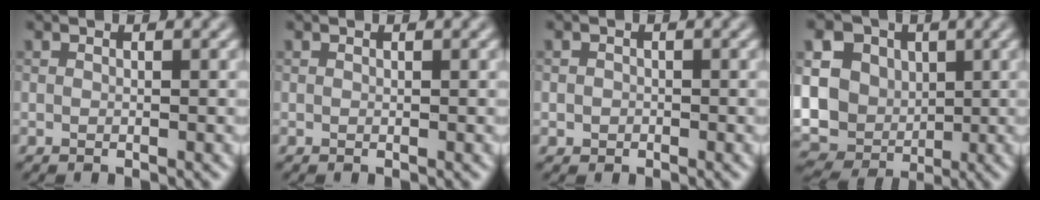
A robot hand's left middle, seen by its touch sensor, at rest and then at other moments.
{"total": 0.0}
{"total": 0.8, "force": [-0.2, 0.7, 0.1], "torque": [0.003, -0.003, -0.006]}
{"total": 19.1, "force": [4.1, 16.6, 8.4], "torque": [-0.187, 0.017, 0.044]}